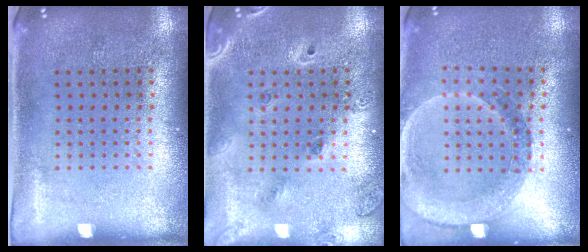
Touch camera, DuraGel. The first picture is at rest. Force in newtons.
{"total": 1.5, "press": 1.3, "slide": 0.7}
{"total": 1.5, "press": 1.4, "slide": 0.5}